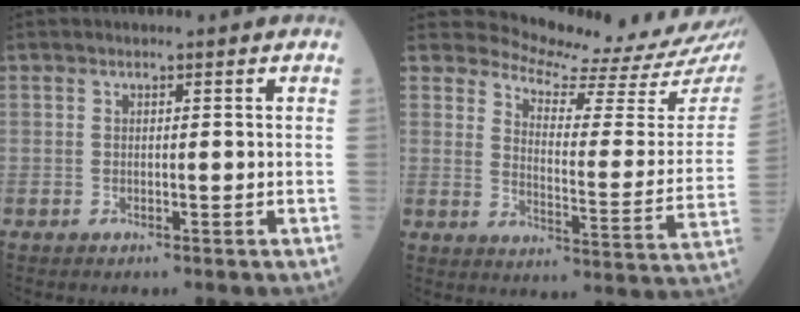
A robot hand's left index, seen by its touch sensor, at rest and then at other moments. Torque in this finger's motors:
{"motor_torque": [0.94, -1.20, 0.00, -0.04]}